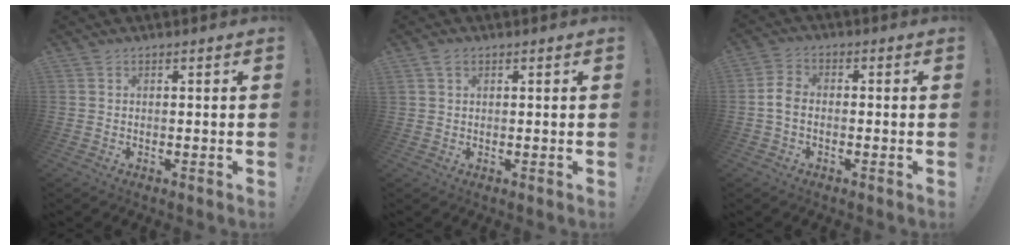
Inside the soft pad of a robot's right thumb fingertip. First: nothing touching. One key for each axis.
{"total": 2.1, "fx": 1.3, "fy": 1.2, "fz": 1.2, "tx": -0.023, "ty": 0.003, "tz": 0.024}
{"total": 4.7, "fx": -0.9, "fy": 3.2, "fz": 3.4, "tx": -0.069, "ty": 0.011, "tz": -0.015}